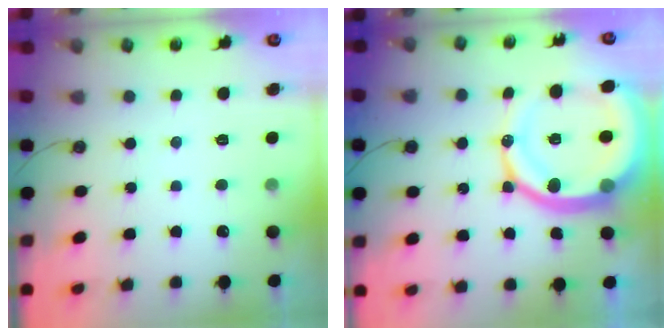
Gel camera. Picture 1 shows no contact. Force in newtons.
{"total": 22.5, "press": 22.4, "slide": 2.6}